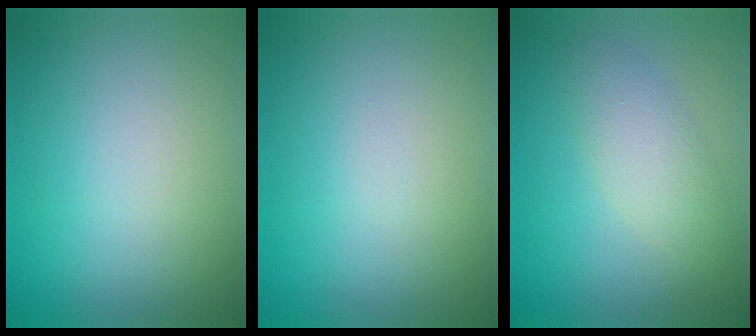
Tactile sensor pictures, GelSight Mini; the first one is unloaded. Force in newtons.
{"total": 0.0}
{"total": 2.8, "press": 2.8, "slide": 0.1}